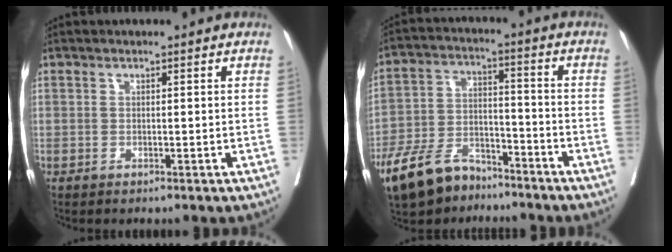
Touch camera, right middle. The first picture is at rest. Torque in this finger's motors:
{"motor_torque": [1.11, -1.03, 0.59, 0.16]}